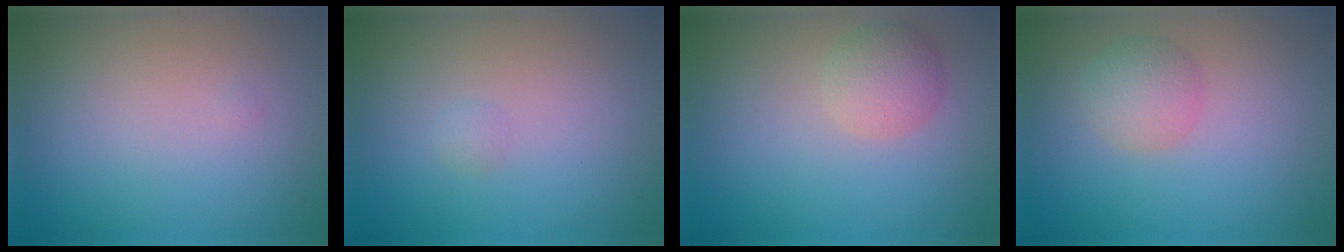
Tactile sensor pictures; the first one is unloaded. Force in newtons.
{"total": 0.6, "press": 0.6, "slide": 0.1}
{"total": 2.7, "press": 2.7, "slide": 0.1}
{"total": 2.7, "press": 2.7, "slide": 0.1}